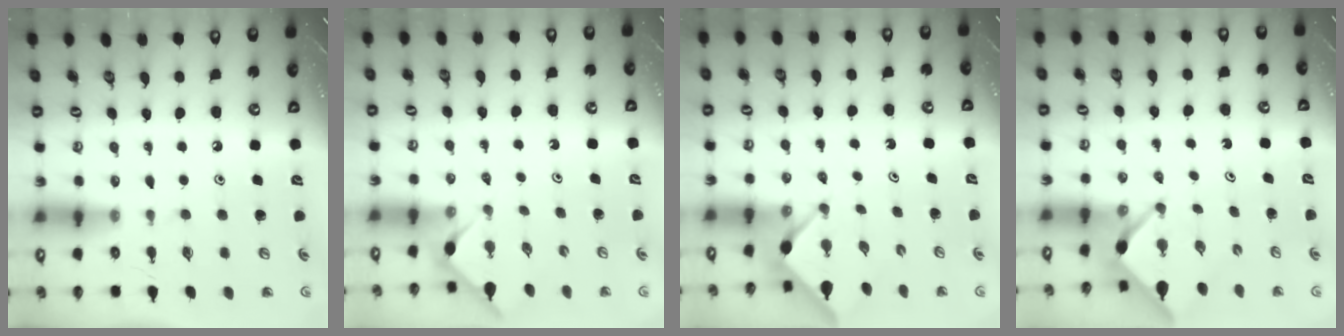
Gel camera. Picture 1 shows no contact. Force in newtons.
{"total": 3.2, "press": 3.2, "slide": 0.5}
{"total": 3.1, "press": 3.1, "slide": 0.2}
{"total": 2.4, "press": 2.4, "slide": 0.1}